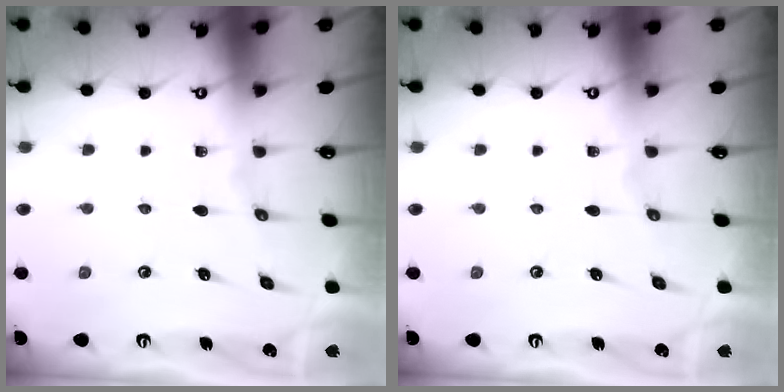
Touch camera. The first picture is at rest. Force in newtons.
{"total": 0.0}